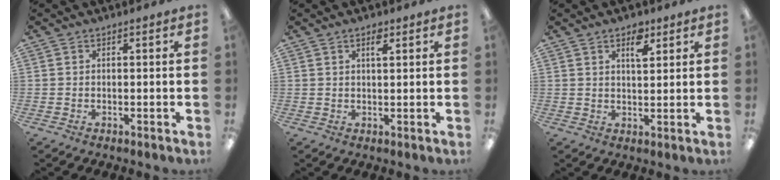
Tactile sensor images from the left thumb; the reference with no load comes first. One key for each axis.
{"total": 2.5, "fx": 1.6, "fy": 0.8, "fz": 1.8, "tx": -0.024, "ty": -0.003, "tz": 0.023}
{"total": 4.8, "fx": 3.0, "fy": 2.2, "fz": 3.1, "tx": -0.038, "ty": -0.009, "tz": 0.045}